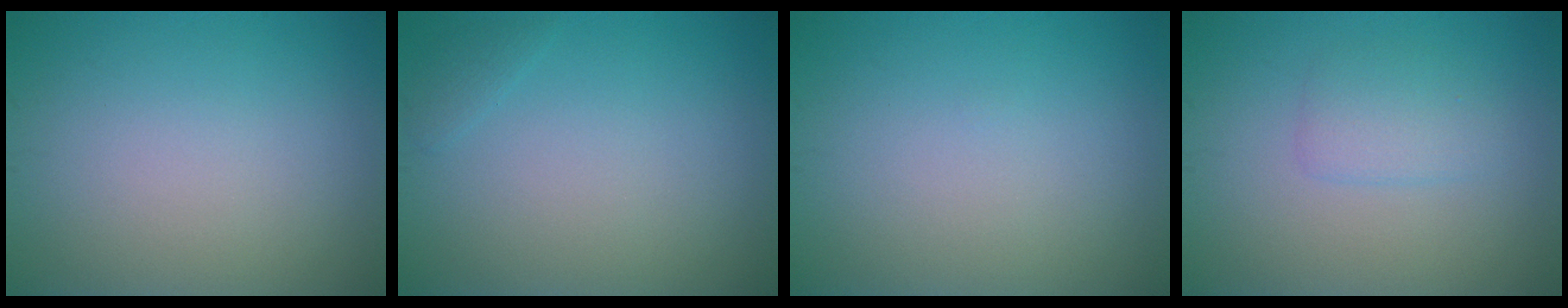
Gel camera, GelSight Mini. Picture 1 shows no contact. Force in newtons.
{"total": 0.7, "press": 0.7, "slide": 0.0}
{"total": 0.0}
{"total": 1.9, "press": 1.9, "slide": 0.1}